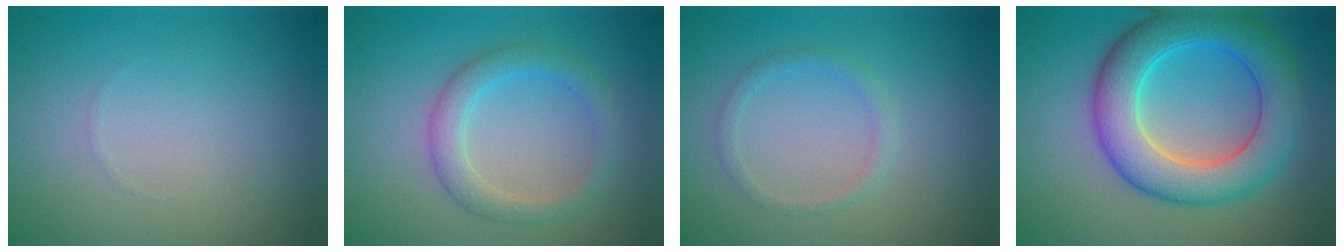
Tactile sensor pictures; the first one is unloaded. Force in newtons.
{"total": 2.9, "press": 2.9, "slide": 0.1}
{"total": 1.3, "press": 1.3, "slide": 0.1}
{"total": 8.3, "press": 8.3, "slide": 0.2}